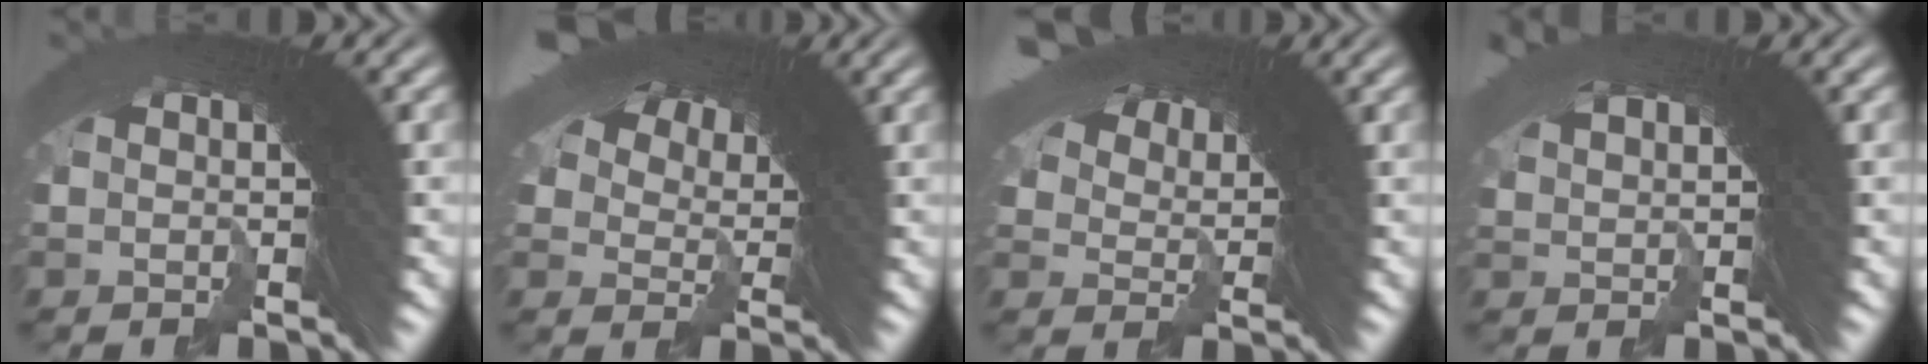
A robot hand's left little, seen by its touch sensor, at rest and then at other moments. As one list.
[{"total": 4.7, "force": [2.0, 3.4, 2.6], "torque": [-0.041, -0.014, 0.041]}, {"total": 3.4, "force": [3.0, 1.1, 1.2], "torque": [-0.023, -0.012, 0.060]}, {"total": 1.2, "force": [1.0, -0.3, 0.6], "torque": [0.007, 0.002, 0.024]}]